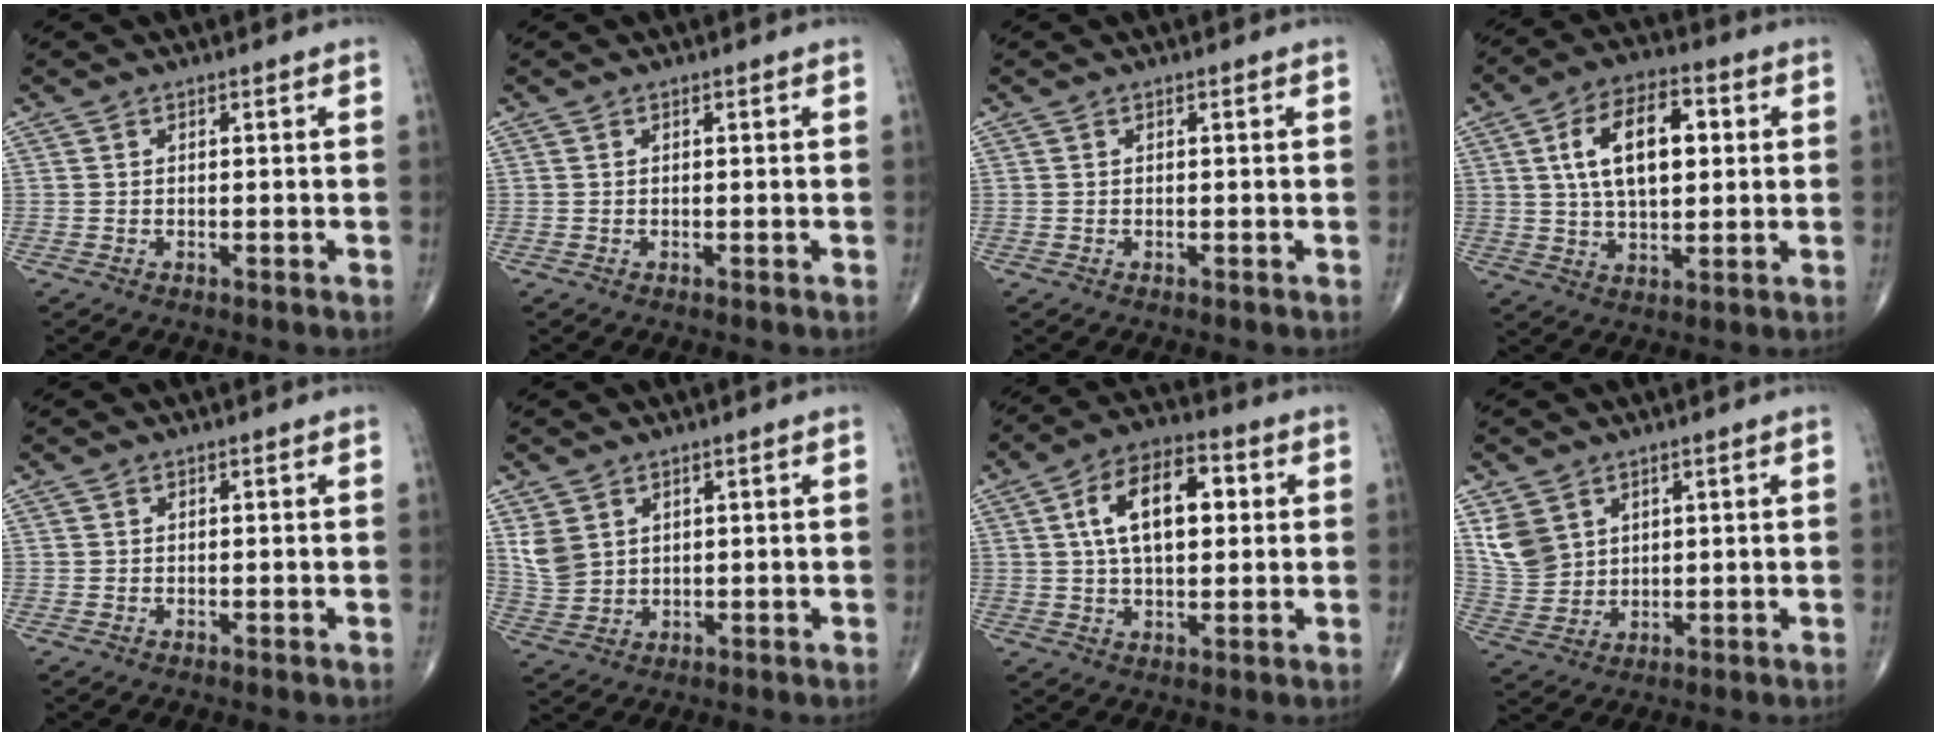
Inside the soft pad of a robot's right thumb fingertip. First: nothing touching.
{"total": 0.0}
{"total": 0.0}
{"total": 13.9, "force": [3.0, 7.4, 11.4], "torque": [-0.178, 0.006, 0.049]}
{"total": 0.0}
{"total": 5.1, "force": [2.1, 3.9, 2.5], "torque": [-0.043, -0.009, 0.055]}
{"total": 13.6, "force": [3.0, 7.3, 11.1], "torque": [-0.172, 0.014, 0.045]}
{"total": 7.1, "force": [3.3, 5.4, 3.2], "torque": [-0.051, -0.014, 0.078]}